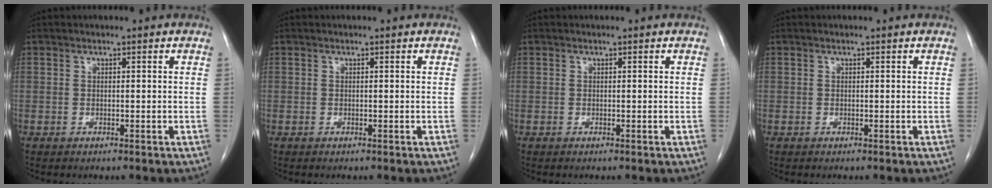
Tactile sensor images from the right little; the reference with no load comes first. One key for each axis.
{"total": 0.0}
{"total": 0.0}
{"total": 0.0}